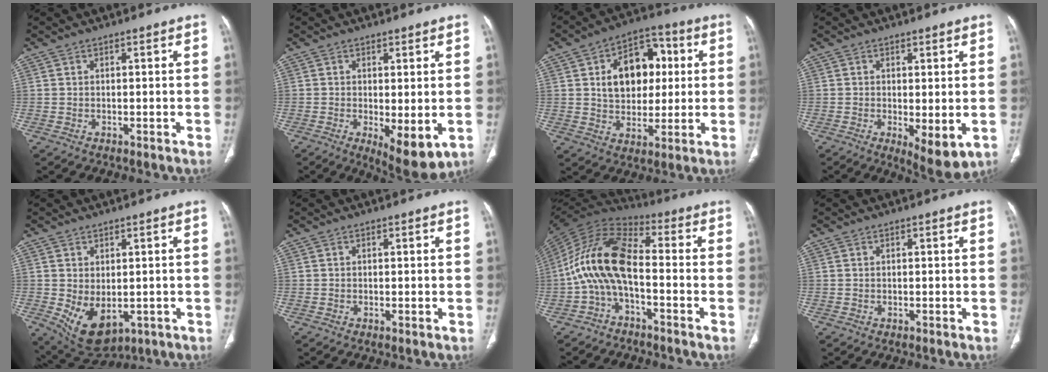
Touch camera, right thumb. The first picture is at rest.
{"total": 7.7, "force": [-1.6, 2.9, 7.0], "torque": [-0.101, -0.023, -0.016]}
{"total": 14.9, "force": [2.9, 10.4, 10.2], "torque": [-0.112, 0.013, 0.045]}
{"total": 6.6, "force": [-1.3, 2.5, 6.0], "torque": [-0.089, -0.022, -0.013]}
{"total": 8.5, "force": [-1.5, 5.3, 6.5], "torque": [-0.099, -0.007, 0.002]}
{"total": 0.0}
{"total": 13.5, "force": [-2.9, 6.5, 11.5], "torque": [-0.224, 0.065, -0.068]}
{"total": 0.0}